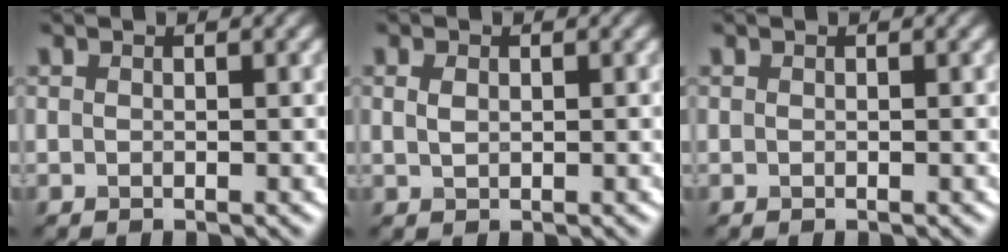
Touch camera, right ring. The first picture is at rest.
{"total": 1.0, "force": [0.3, 0.6, 0.7], "torque": [-0.019, 0.000, 0.008]}
{"total": 0.0}